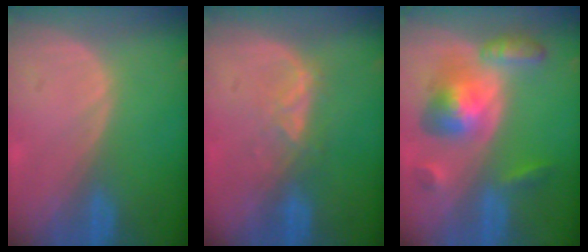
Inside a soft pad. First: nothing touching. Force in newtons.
{"total": 3.4, "press": 3.3, "slide": 0.6}
{"total": 8.3, "press": 8.2, "slide": 0.7}